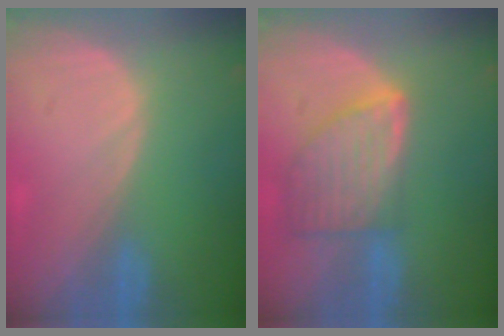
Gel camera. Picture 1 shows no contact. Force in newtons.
{"total": 8.2, "press": 7.3, "slide": 3.6}